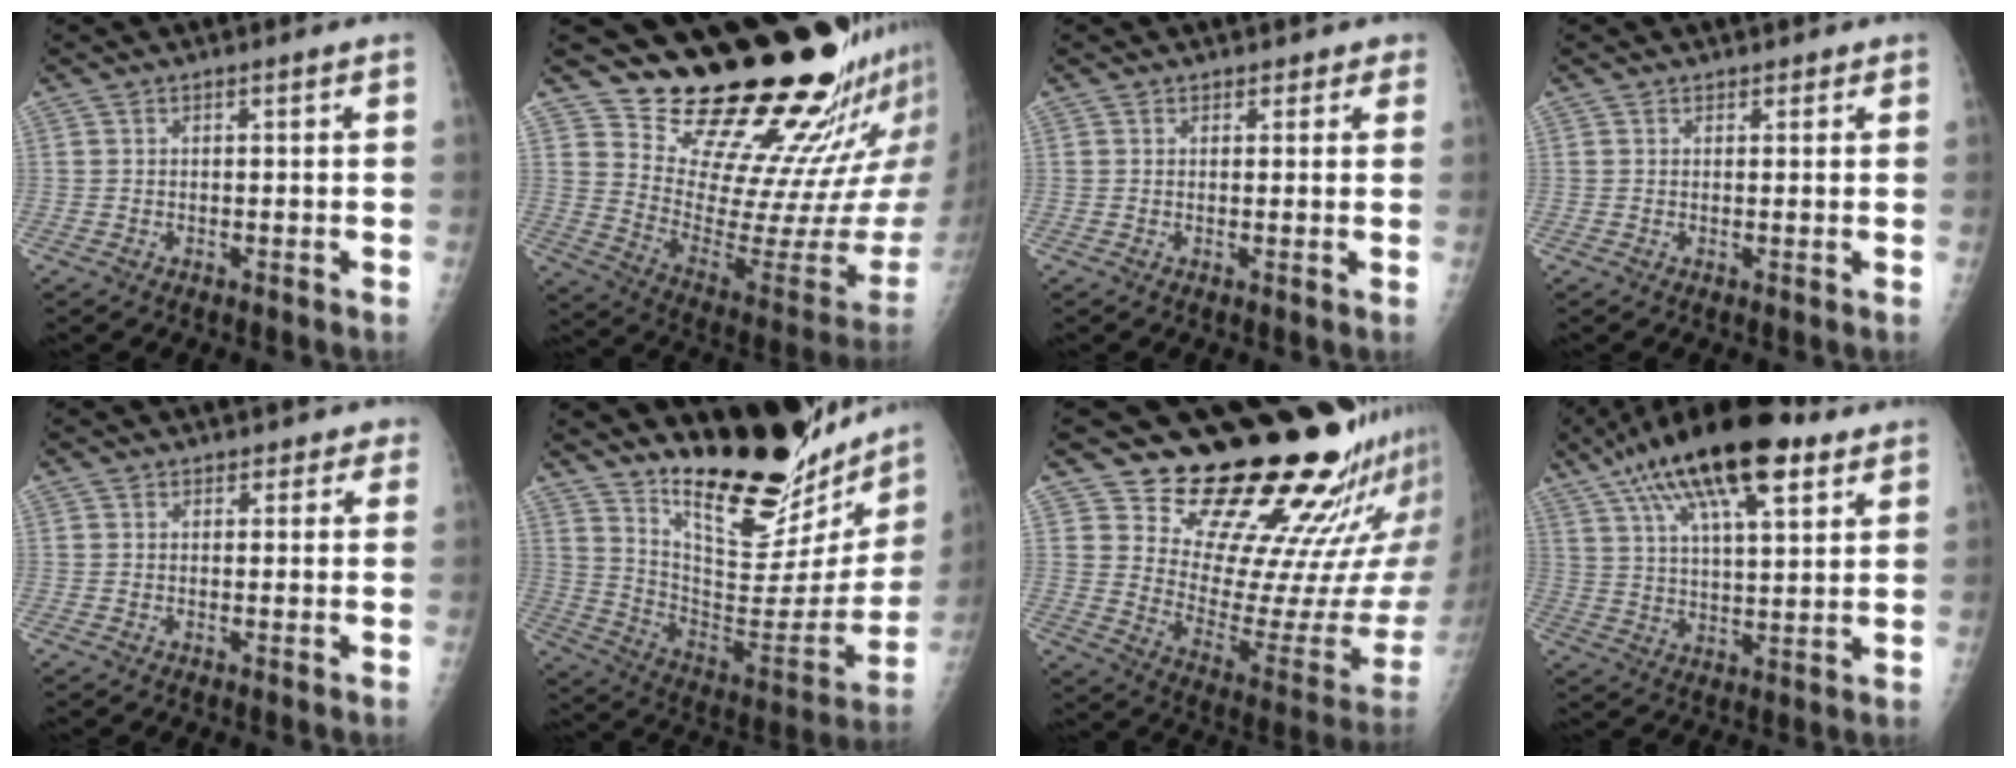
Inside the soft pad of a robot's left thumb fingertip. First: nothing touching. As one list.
[{"total": 23.1, "force": [19.4, 4.7, 11.6], "torque": [-0.125, -0.193, 0.285]}, {"total": 1.8, "force": [1.3, 1.2, 0.0], "torque": [0.026, -0.005, 0.006]}, {"total": 0.9, "force": [0.7, 0.6, 0.0], "torque": [0.012, -0.004, 0.005]}, {"total": 2.2, "force": [1.6, 1.5, -0.1], "torque": [0.029, -0.007, 0.006]}, {"total": 28.5, "force": [23.1, 8.1, 14.7], "torque": [-0.195, -0.157, 0.341]}, {"total": 23.7, "force": [18.7, 7.0, 12.8], "torque": [-0.146, -0.167, 0.261]}, {"total": 20.7, "force": [11.6, 7.2, 15.6], "torque": [-0.255, -0.010, 0.193]}]